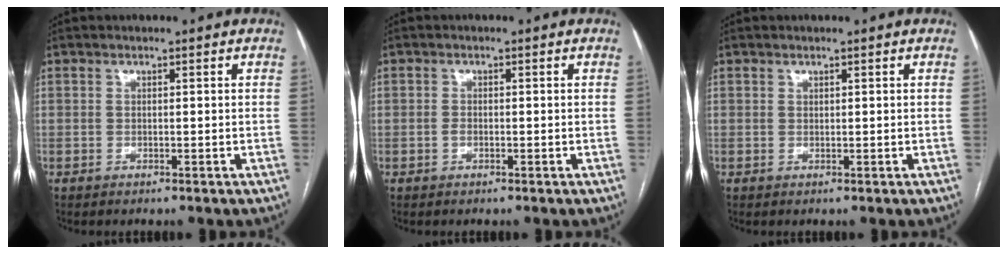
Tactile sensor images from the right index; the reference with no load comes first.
{"total": 1.0, "force": [-0.3, 0.6, 0.7], "torque": [-0.014, 0.001, -0.005]}
{"total": 0.0}